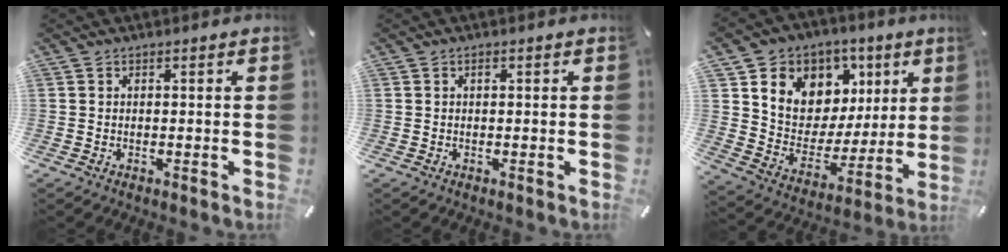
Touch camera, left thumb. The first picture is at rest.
{"total": 0.6, "force": [0.1, 0.3, 0.4], "torque": [-0.009, 0.000, 0.002]}
{"total": 10.6, "force": [4.5, 9.3, 2.4], "torque": [-0.046, -0.050, 0.089]}